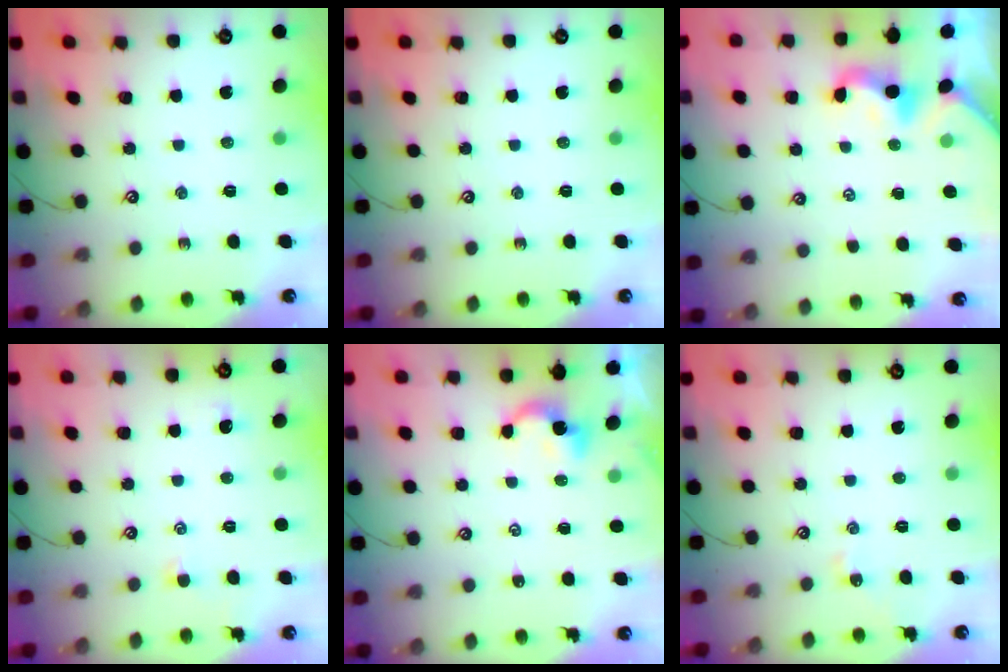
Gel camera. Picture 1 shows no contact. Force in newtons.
{"total": 0.0}
{"total": 2.0, "press": 1.9, "slide": 0.5}
{"total": 0.8, "press": 0.5, "slide": 0.7}
{"total": 0.0}
{"total": 3.1, "press": 3.0, "slide": 0.5}